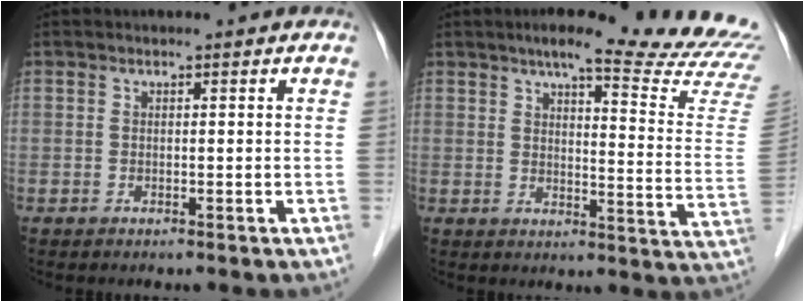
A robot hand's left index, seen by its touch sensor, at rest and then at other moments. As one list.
[{"total": 19.5, "force": [17.6, 0.0, 8.4], "torque": [-0.106, -0.089, 0.196]}]